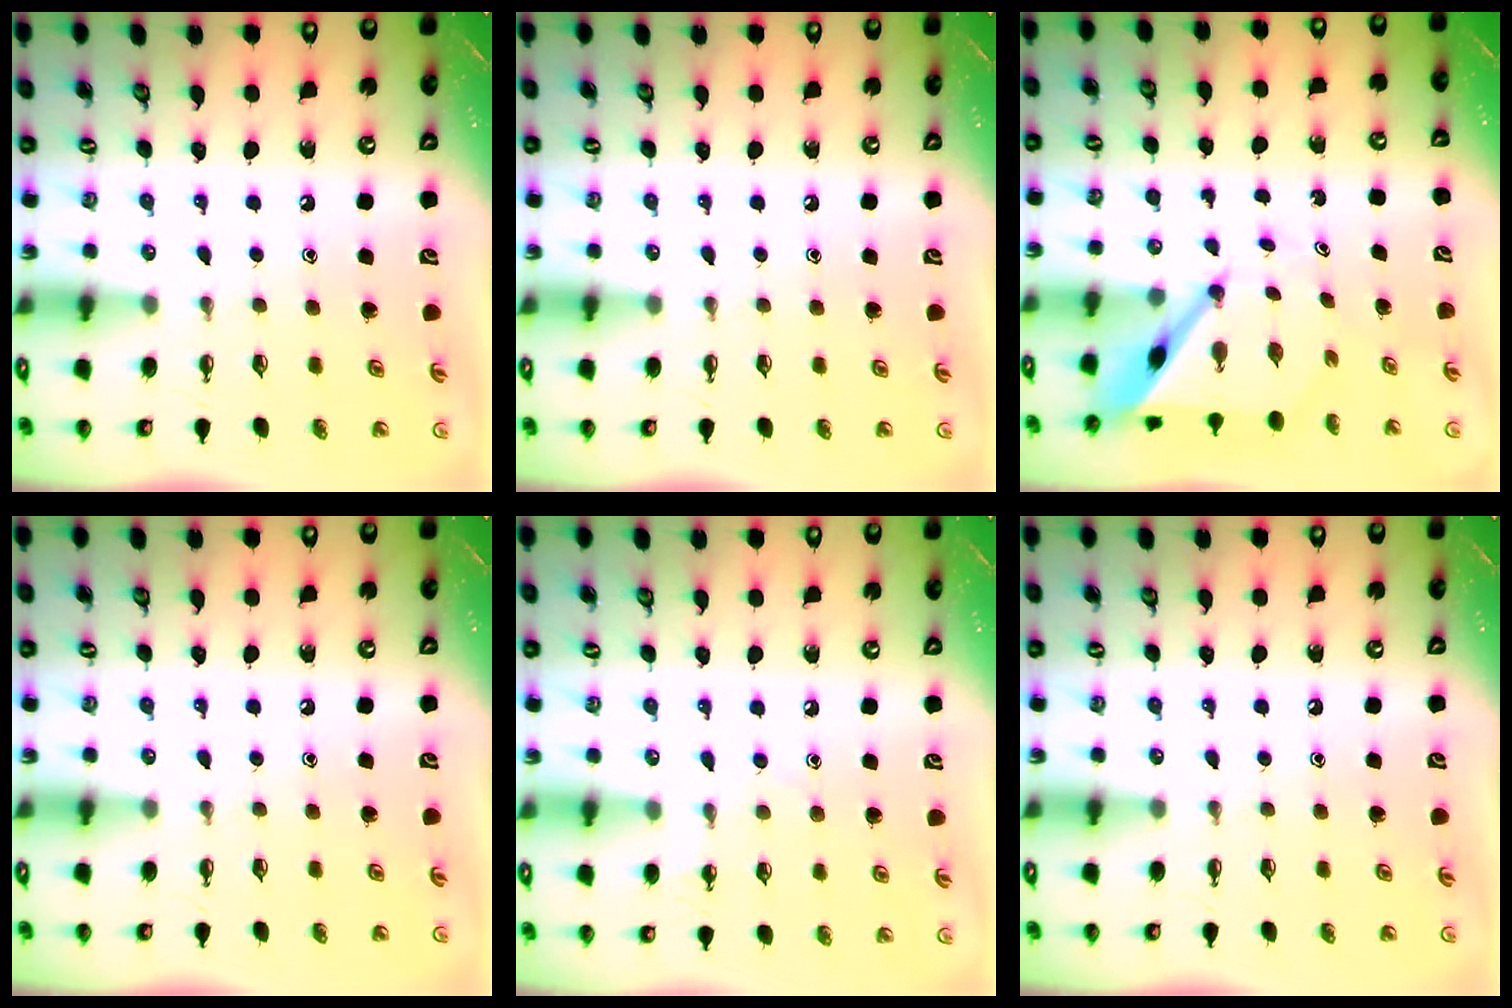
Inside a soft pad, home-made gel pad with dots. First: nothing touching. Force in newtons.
{"total": 0.0}
{"total": 5.9, "press": 5.9, "slide": 0.6}
{"total": 0.0}
{"total": 4.8, "press": 4.8, "slide": 0.5}
{"total": 0.0}